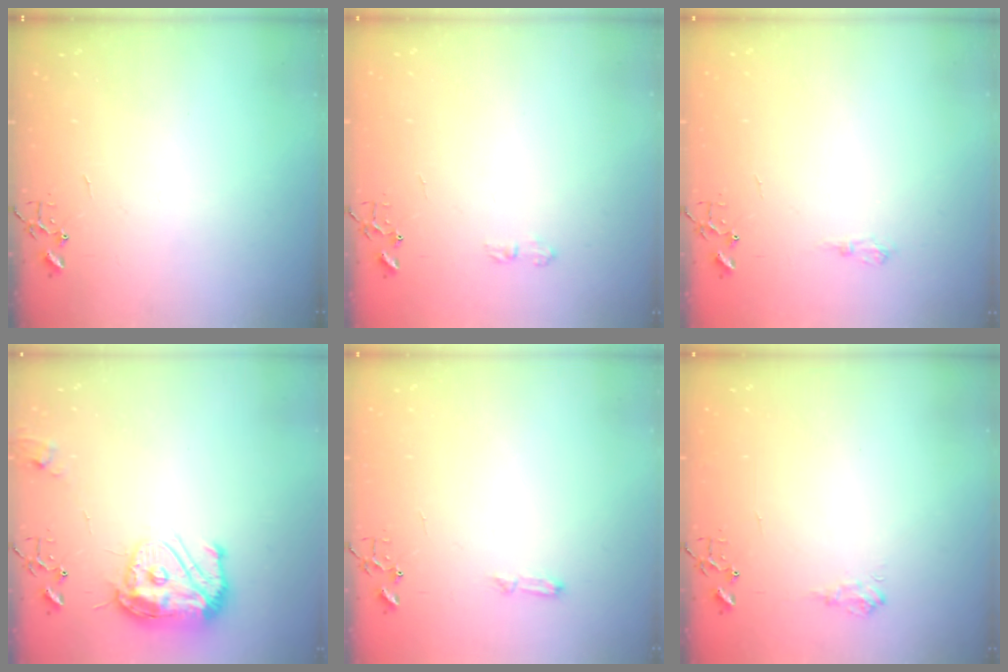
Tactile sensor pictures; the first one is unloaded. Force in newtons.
{"total": 6.4, "press": 6.4, "slide": 0.9}
{"total": 5.8, "press": 5.8, "slide": 0.7}
{"total": 16.6, "press": 16.5, "slide": 1.6}
{"total": 4.8, "press": 4.8, "slide": 0.5}
{"total": 6.8, "press": 6.8, "slide": 0.8}